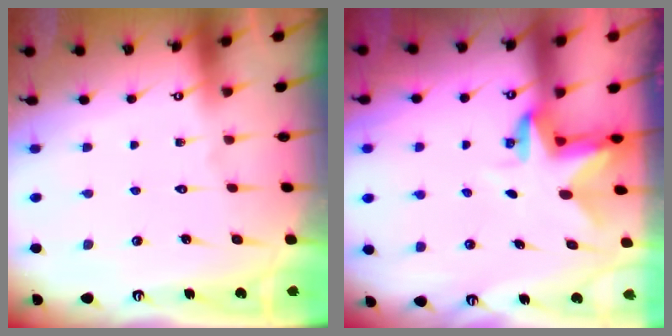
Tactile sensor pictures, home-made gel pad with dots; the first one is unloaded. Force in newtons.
{"total": 3.0, "press": 2.9, "slide": 0.5}